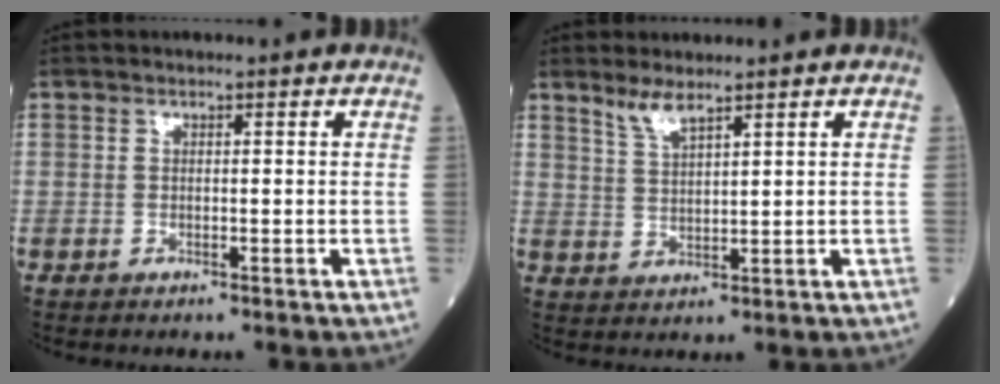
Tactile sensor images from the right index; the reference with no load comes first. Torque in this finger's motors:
{"motor_torque": [-0.06, -0.07, 0.02, 0.00]}